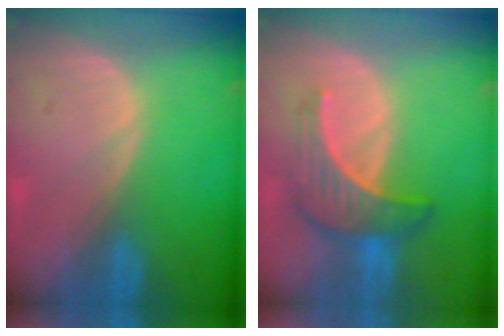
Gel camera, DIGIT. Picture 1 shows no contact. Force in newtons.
{"total": 7.1, "press": 6.6, "slide": 2.6}